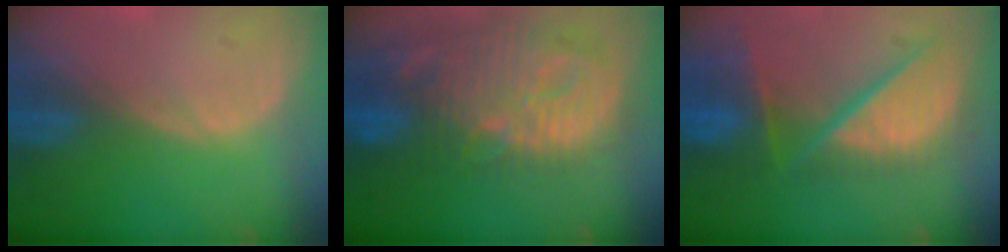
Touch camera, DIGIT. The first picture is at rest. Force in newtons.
{"total": 14.5, "press": 12.7, "slide": 7.1}
{"total": 12.1, "press": 9.9, "slide": 7.0}